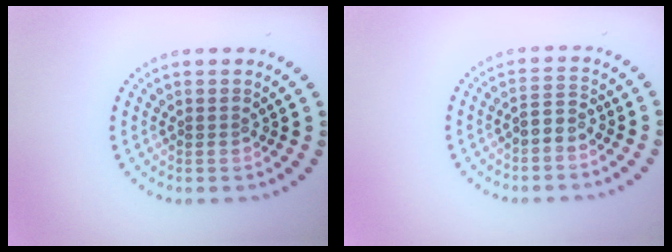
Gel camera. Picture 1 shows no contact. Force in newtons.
{"total": 1.7, "press": 1.4, "slide": 1.0}